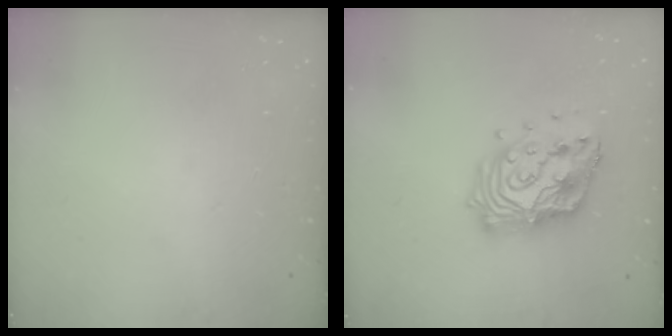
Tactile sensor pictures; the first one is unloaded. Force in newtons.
{"total": 15.9, "press": 15.9, "slide": 1.0}